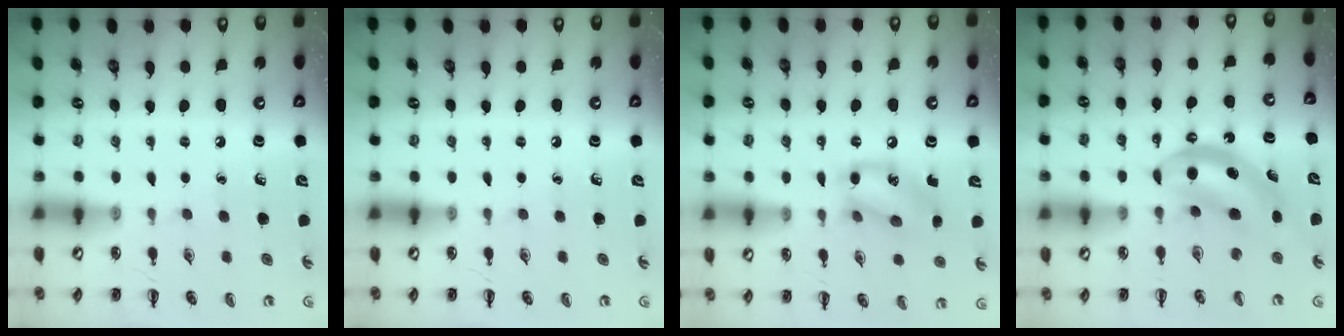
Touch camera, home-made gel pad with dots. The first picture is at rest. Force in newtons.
{"total": 0.0}
{"total": 12.8, "press": 12.5, "slide": 2.5}
{"total": 6.7, "press": 6.6, "slide": 1.0}